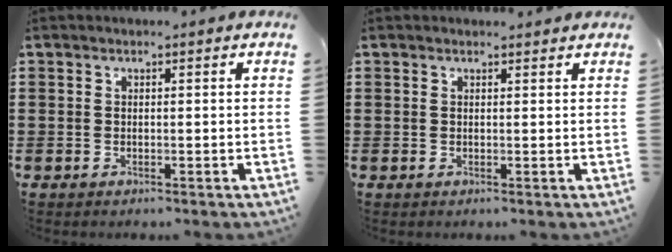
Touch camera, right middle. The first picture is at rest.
{"total": 0.7, "force": [0.7, 0.2, 0.0], "torque": [0.004, -0.004, 0.011]}